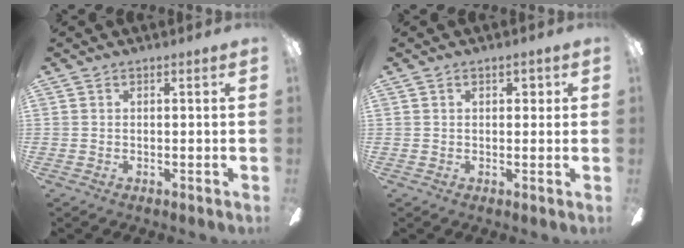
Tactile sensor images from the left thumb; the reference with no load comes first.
{"total": 2.2, "force": [0.8, 1.2, 1.6], "torque": [-0.017, 0.002, 0.010]}